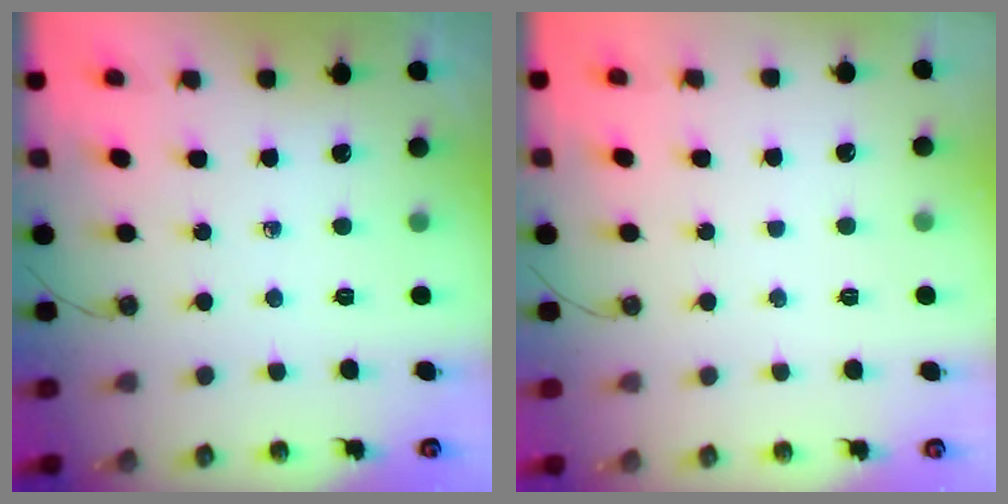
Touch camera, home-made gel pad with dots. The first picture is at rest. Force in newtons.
{"total": 1.8, "press": 1.7, "slide": 0.6}